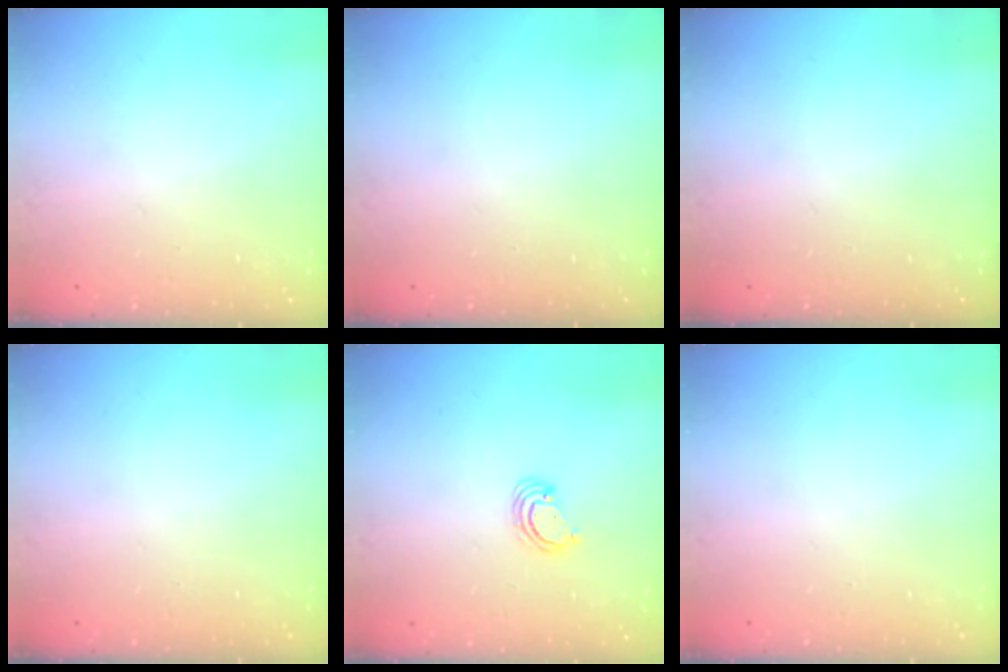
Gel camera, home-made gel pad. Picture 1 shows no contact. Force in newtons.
{"total": 0.0}
{"total": 0.0}
{"total": 0.0}
{"total": 2.5, "press": 2.5, "slide": 0.3}
{"total": 0.0}